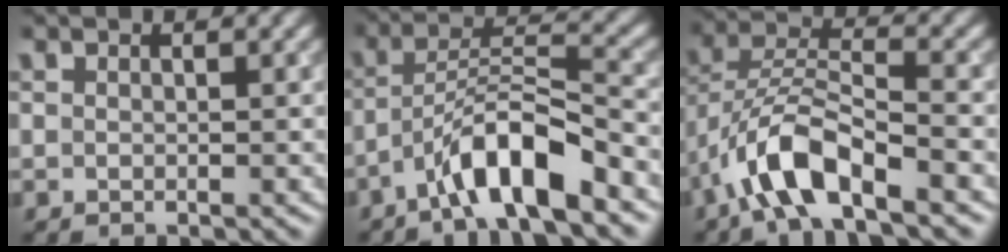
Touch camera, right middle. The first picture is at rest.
{"total": 7.0, "force": [-4.4, 1.4, 5.3], "torque": [-0.089, 0.017, -0.079]}
{"total": 6.9, "force": [-4.2, 2.2, 5.1], "torque": [-0.096, 0.006, -0.085]}